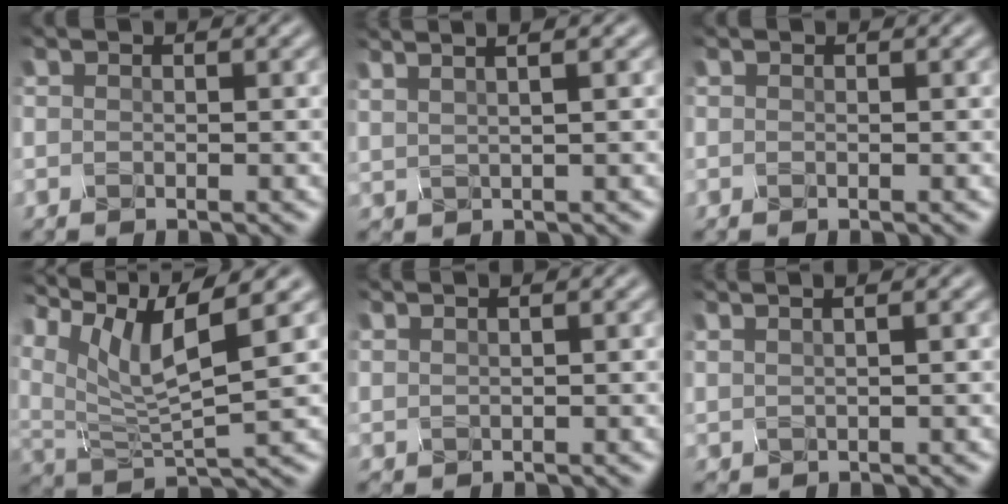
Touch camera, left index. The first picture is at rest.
{"total": 5.5, "force": [3.5, 2.2, 3.6], "torque": [-0.028, 0.039, 0.024]}
{"total": 0.0}
{"total": 9.0, "force": [5.2, 2.5, 7.0], "torque": [-0.142, 0.007, 0.099]}
{"total": 1.6, "force": [1.3, 0.6, 0.7], "torque": [0.008, 0.007, 0.005]}
{"total": 4.4, "force": [2.9, 1.9, 2.8], "torque": [-0.013, 0.038, 0.013]}